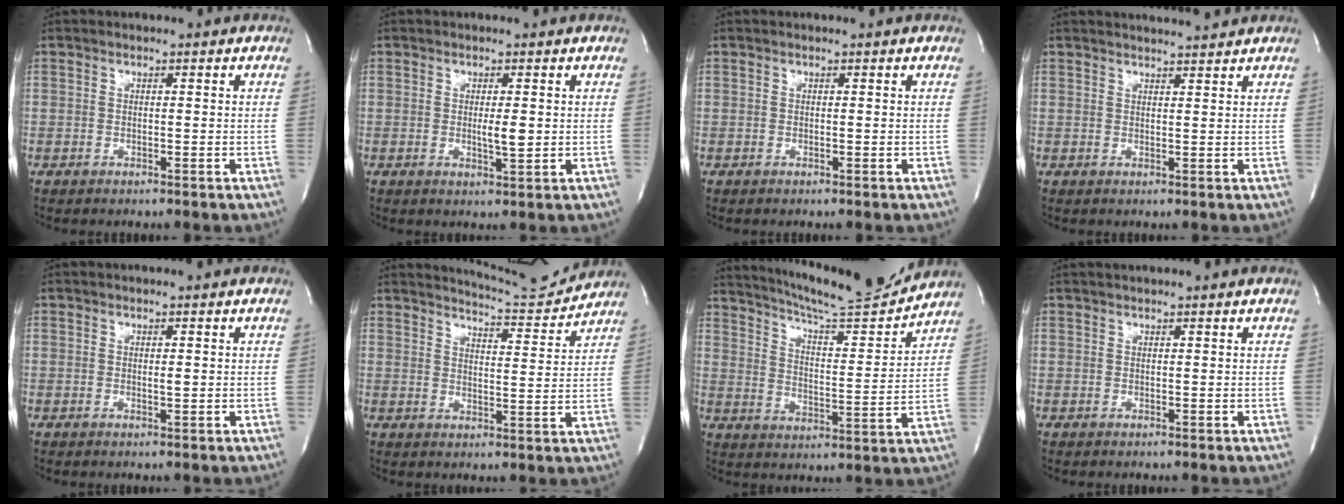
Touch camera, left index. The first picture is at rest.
{"total": 2.4, "force": [0.1, 0.4, 2.3], "torque": [-0.043, -0.008, 0.003]}
{"total": 0.0}
{"total": 4.5, "force": [4.4, -0.2, 1.1], "torque": [-0.021, 0.007, 0.057]}
{"total": 1.0, "force": [0.4, 0.1, 0.9], "torque": [-0.020, -0.005, 0.006]}
{"total": 8.3, "force": [8.3, -0.8, 0.0], "torque": [-0.014, -0.022, 0.118]}
{"total": 16.6, "force": [15.6, 0.1, 5.5], "torque": [-0.097, -0.034, 0.229]}
{"total": 3.9, "force": [3.7, -0.3, 1.5], "torque": [-0.017, 0.023, 0.048]}